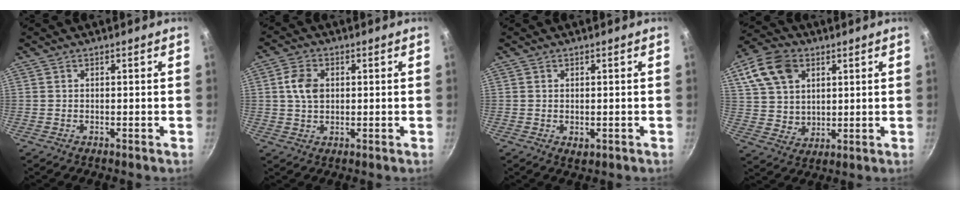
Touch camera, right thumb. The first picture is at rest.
{"total": 5.8, "force": [0.8, 4.1, 4.0], "torque": [-0.064, 0.006, 0.013]}
{"total": 1.8, "force": [-0.2, 1.1, 1.3], "torque": [-0.020, -0.005, -0.001]}
{"total": 13.4, "force": [5.3, 9.9, 7.2], "torque": [-0.121, -0.008, 0.100]}